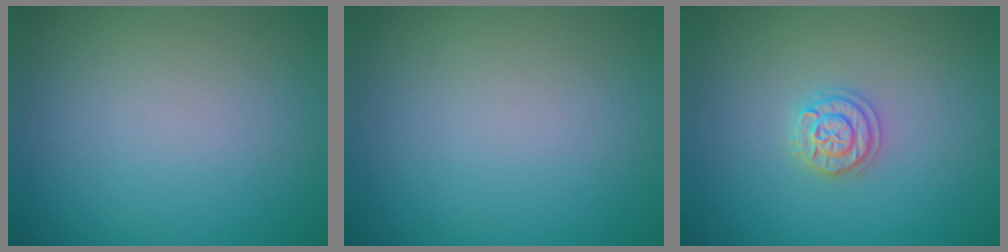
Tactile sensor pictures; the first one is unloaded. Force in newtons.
{"total": 0.0}
{"total": 2.0, "press": 1.9, "slide": 0.3}